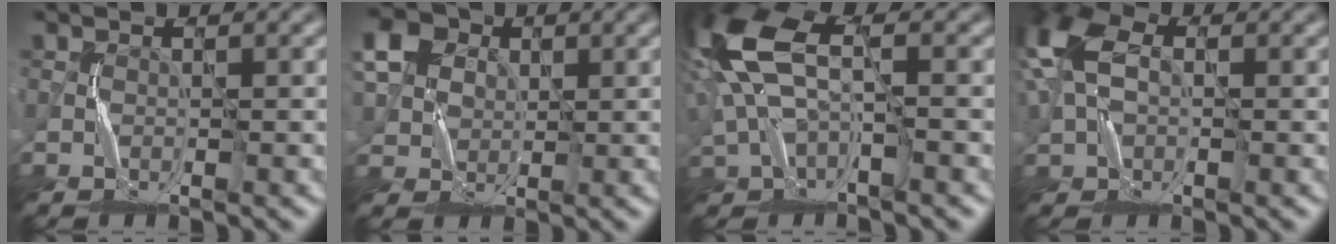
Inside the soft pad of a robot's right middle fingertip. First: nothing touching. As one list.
[{"total": 4.7, "force": [2.0, 3.8, 1.7], "torque": [-0.045, 0.009, 0.034]}, {"total": 9.4, "force": [1.3, 5.0, 7.8], "torque": [-0.190, 0.014, 0.016]}, {"total": 7.6, "force": [1.6, 5.3, 5.3], "torque": [-0.130, 0.014, 0.020]}]